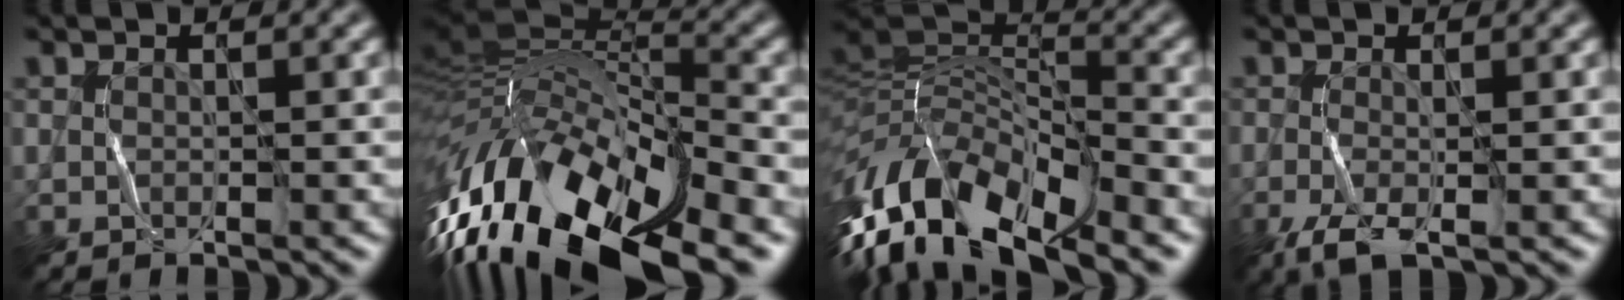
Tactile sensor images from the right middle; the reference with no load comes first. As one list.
[{"total": 17.0, "force": [-6.4, 7.4, 13.8], "torque": [-0.269, -0.007, -0.091]}, {"total": 12.5, "force": [-7.8, 4.8, 8.5], "torque": [-0.170, 0.015, -0.150]}, {"total": 2.9, "force": [-1.8, 0.6, 2.2], "torque": [-0.054, -0.004, -0.033]}]